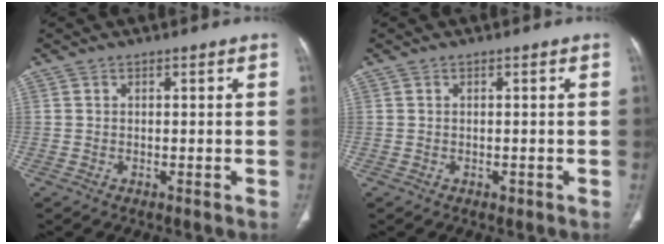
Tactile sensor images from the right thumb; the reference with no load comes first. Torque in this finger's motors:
{"motor_torque": [0.01, 0.20, -0.29, 0.20, -0.05]}